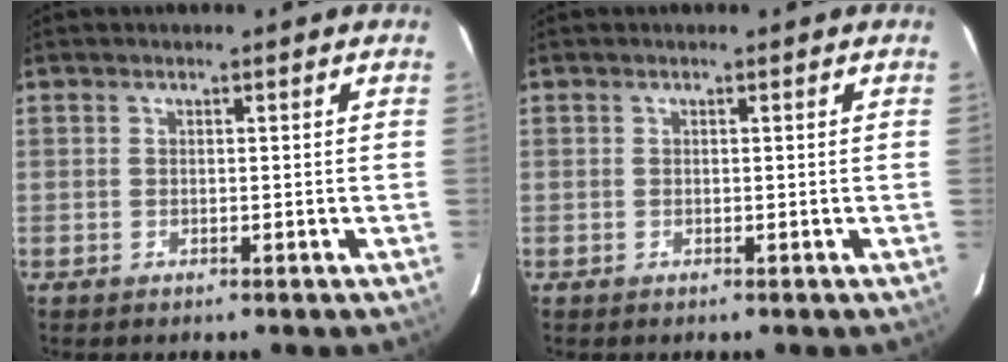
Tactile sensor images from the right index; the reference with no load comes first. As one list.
[{"total": 0.0}]